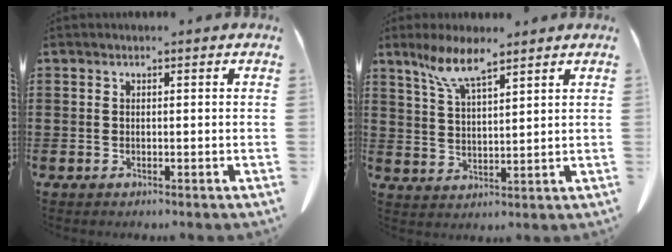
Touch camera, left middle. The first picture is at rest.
{"total": 7.0, "force": [5.1, 1.1, 4.6], "torque": [-0.105, -0.007, 0.092]}